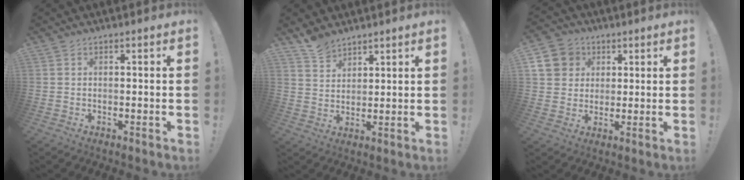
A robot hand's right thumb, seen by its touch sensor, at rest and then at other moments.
{"total": 6.0, "force": [5.1, 2.9, 1.1], "torque": [-0.021, -0.030, 0.099]}
{"total": 10.3, "force": [3.4, 9.1, 3.4], "torque": [-0.051, -0.006, 0.072]}